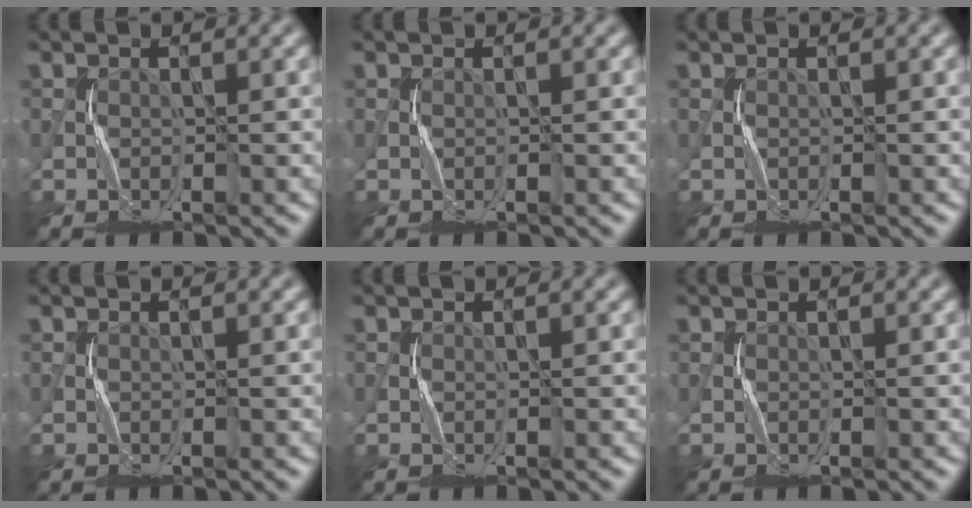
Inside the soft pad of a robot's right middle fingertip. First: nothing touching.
{"total": 0.0}
{"total": 0.0}
{"total": 0.0}
{"total": 0.0}
{"total": 0.0}